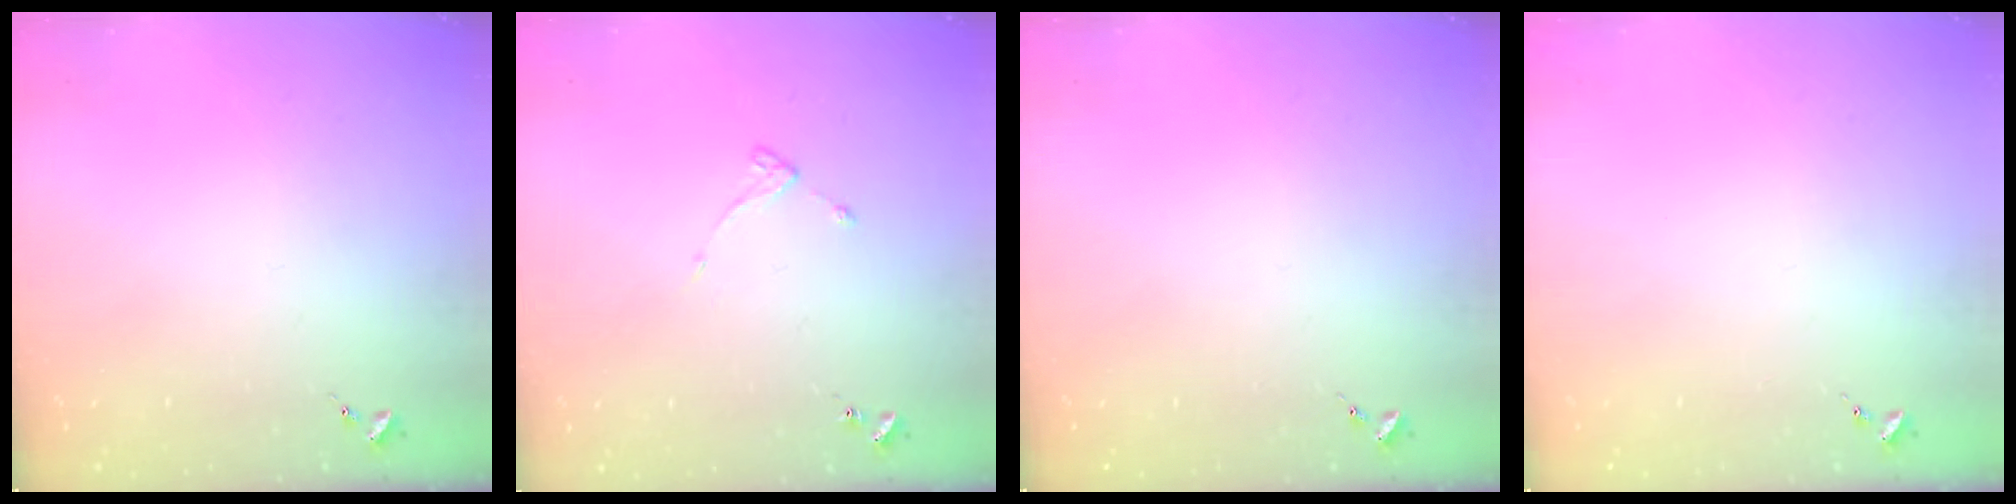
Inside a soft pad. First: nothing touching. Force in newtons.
{"total": 3.7, "press": 3.6, "slide": 0.5}
{"total": 0.0}
{"total": 0.0}